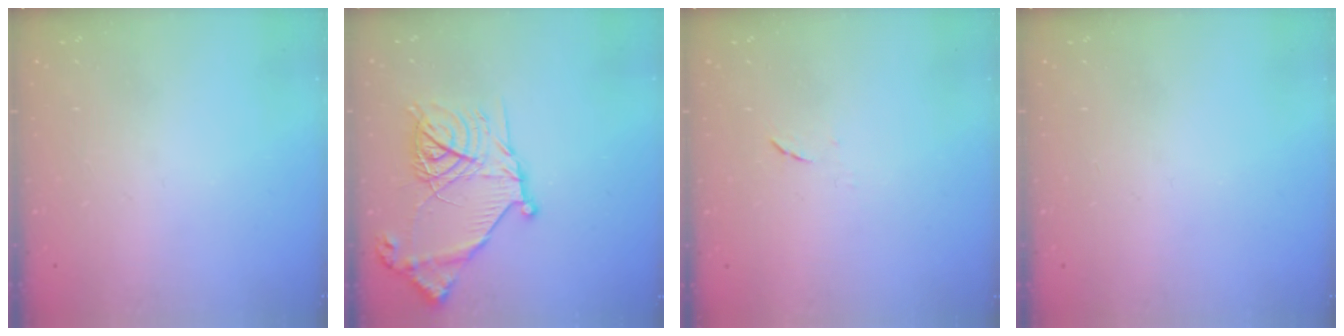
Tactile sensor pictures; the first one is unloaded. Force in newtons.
{"total": 18.8, "press": 18.7, "slide": 2.0}
{"total": 4.3, "press": 4.2, "slide": 0.6}
{"total": 0.0}